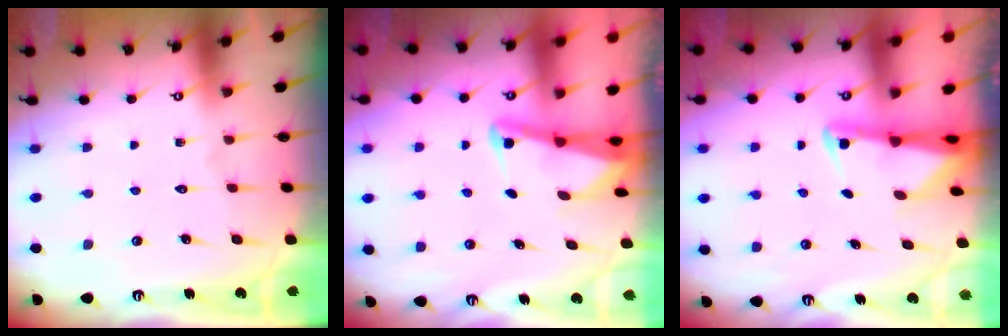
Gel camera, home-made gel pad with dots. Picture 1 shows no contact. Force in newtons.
{"total": 2.5, "press": 2.5, "slide": 0.4}
{"total": 2.2, "press": 2.1, "slide": 0.5}